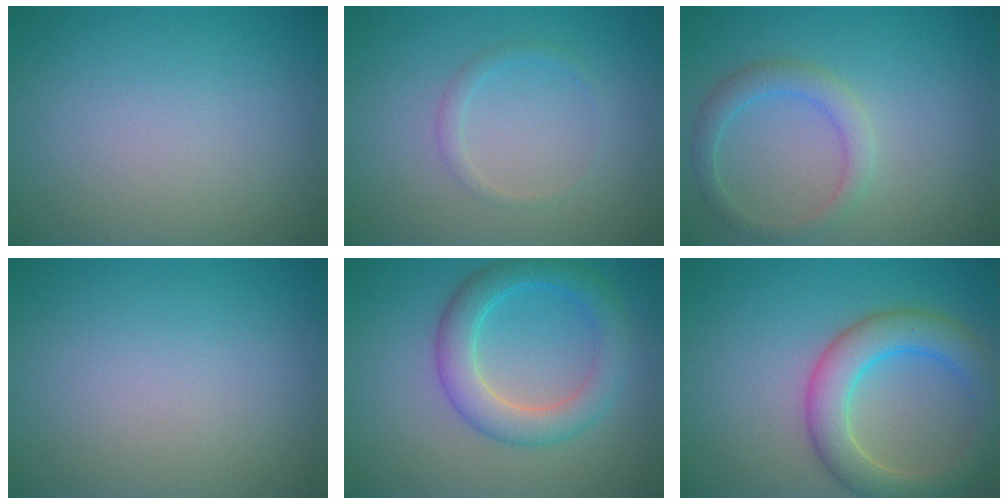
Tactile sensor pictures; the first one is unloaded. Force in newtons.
{"total": 1.1, "press": 1.1, "slide": 0.0}
{"total": 2.5, "press": 2.5, "slide": 0.0}
{"total": 0.0}
{"total": 4.7, "press": 4.7, "slide": 0.1}
{"total": 5.6, "press": 5.6, "slide": 0.2}